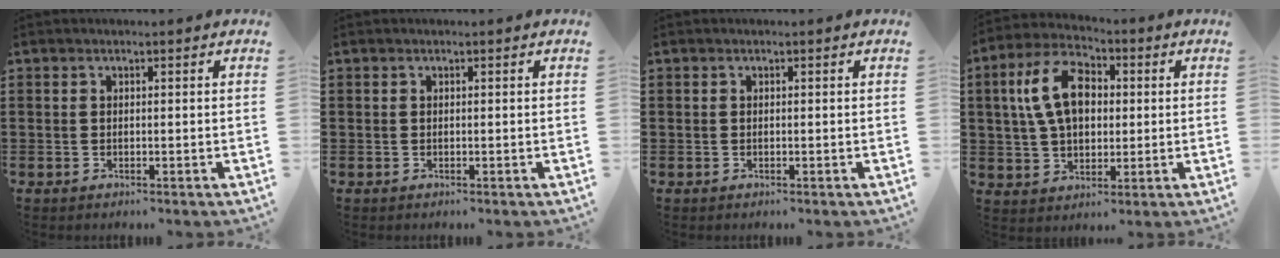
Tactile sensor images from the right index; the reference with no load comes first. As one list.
[{"total": 0.0}, {"total": 0.0}, {"total": 11.1, "force": [1.8, 6.8, 8.6], "torque": [-0.185, 0.014, 0.028]}]